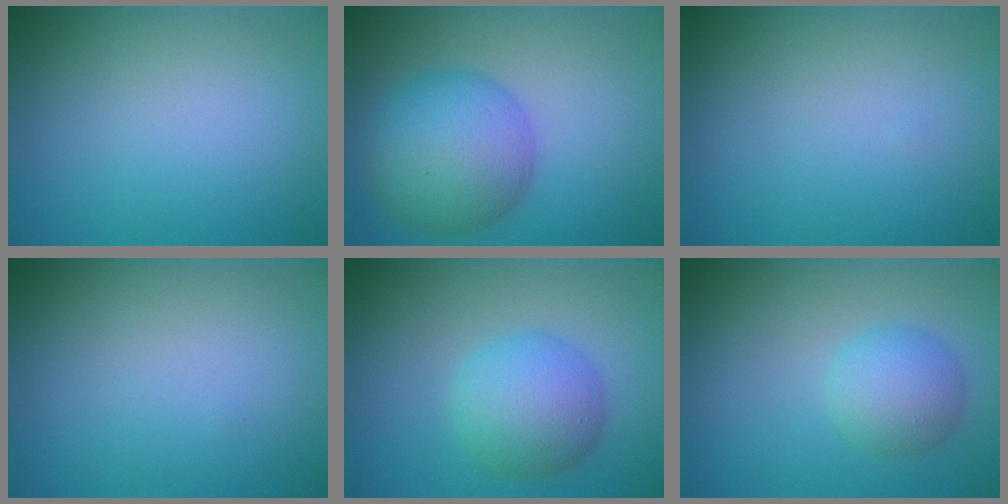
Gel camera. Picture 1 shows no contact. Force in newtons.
{"total": 7.8, "press": 7.8, "slide": 0.4}
{"total": 0.0}
{"total": 0.0}
{"total": 4.9, "press": 4.9, "slide": 0.1}
{"total": 3.3, "press": 3.3, "slide": 0.1}